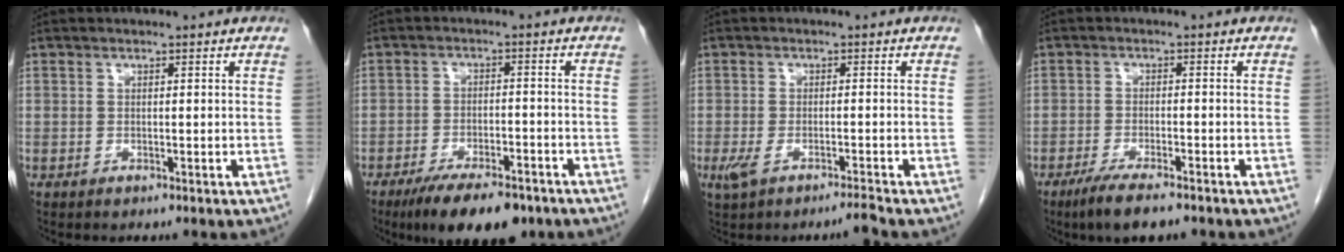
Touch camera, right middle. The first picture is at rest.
{"total": 10.8, "force": [-7.8, 3.6, 6.5], "torque": [-0.096, -0.008, -0.121]}
{"total": 3.2, "force": [-2.1, 0.2, 2.3], "torque": [-0.049, -0.002, -0.042]}
{"total": 6.4, "force": [-4.7, 1.1, 4.2], "torque": [-0.072, -0.013, -0.074]}